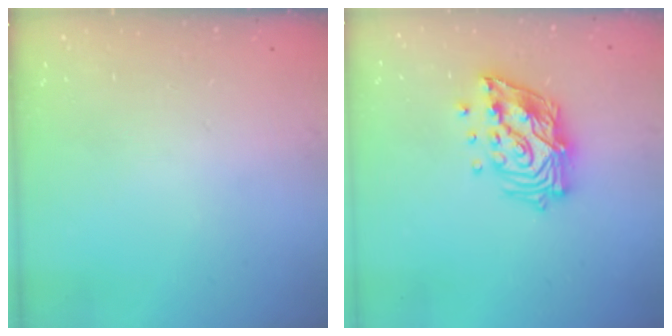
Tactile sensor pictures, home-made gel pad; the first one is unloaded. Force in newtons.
{"total": 17.9, "press": 17.8, "slide": 2.1}